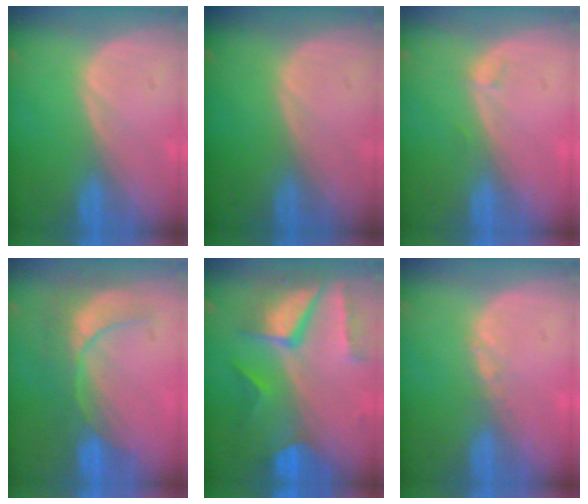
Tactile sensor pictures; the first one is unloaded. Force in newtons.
{"total": 0.0}
{"total": 1.0, "press": 0.9, "slide": 0.3}
{"total": 9.0, "press": 7.7, "slide": 4.5}
{"total": 10.3, "press": 8.8, "slide": 5.4}
{"total": 0.9, "press": 0.8, "slide": 0.5}